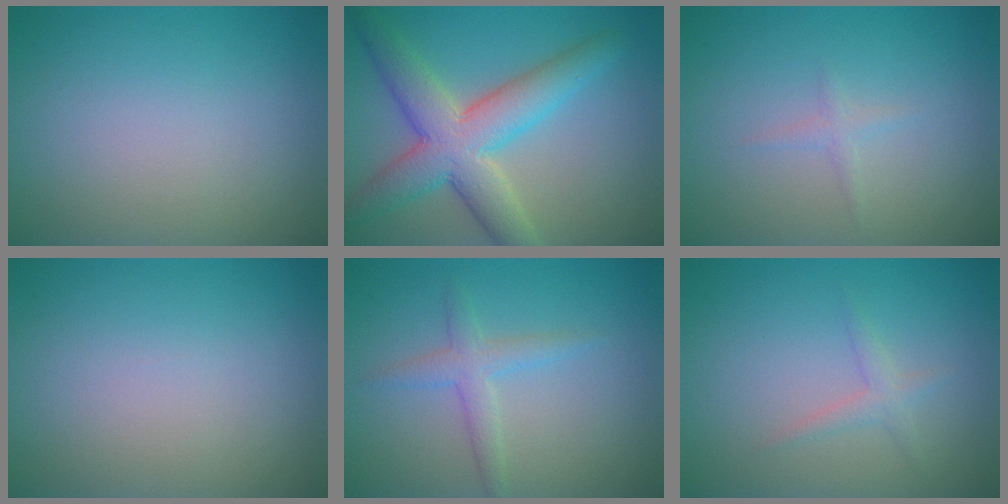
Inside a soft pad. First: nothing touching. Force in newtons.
{"total": 7.6, "press": 7.6, "slide": 0.4}
{"total": 0.8, "press": 0.8, "slide": 0.1}
{"total": 0.0}
{"total": 2.2, "press": 2.2, "slide": 0.1}
{"total": 1.3, "press": 1.3, "slide": 0.1}